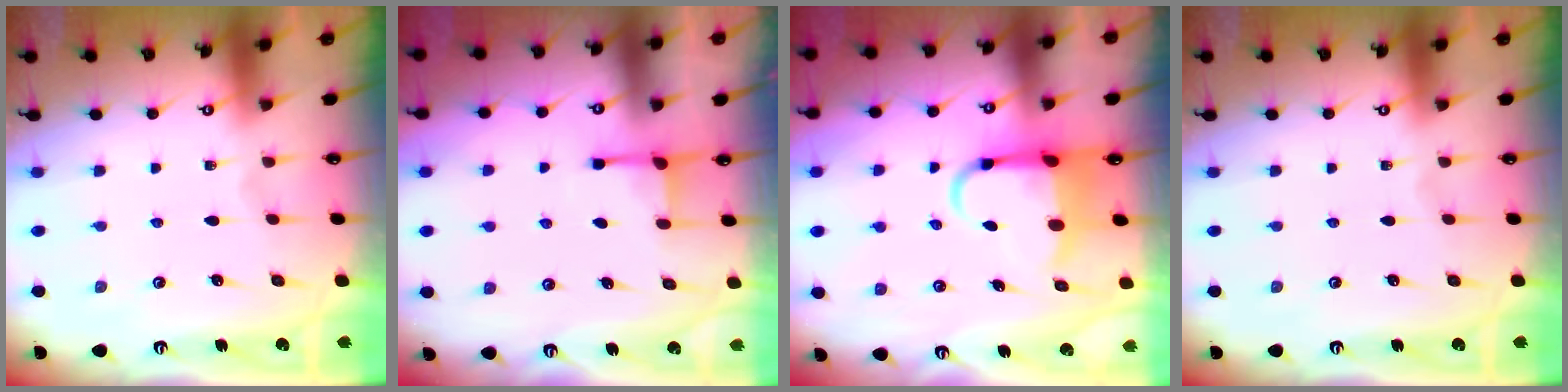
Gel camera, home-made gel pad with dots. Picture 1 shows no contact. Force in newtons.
{"total": 2.8, "press": 2.8, "slide": 0.6}
{"total": 6.9, "press": 6.8, "slide": 1.5}
{"total": 0.0}